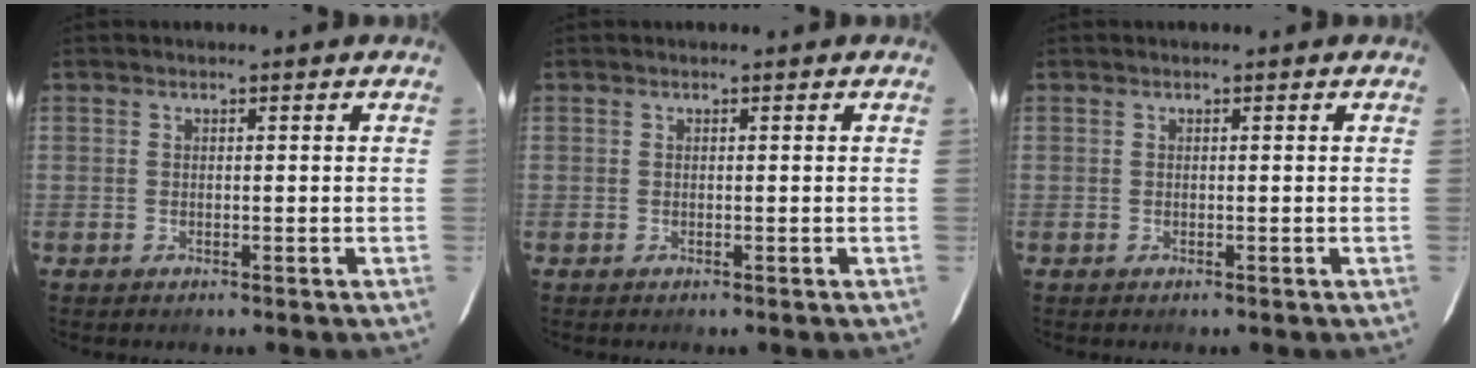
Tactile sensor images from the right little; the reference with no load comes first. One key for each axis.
{"total": 0.0}
{"total": 0.0}